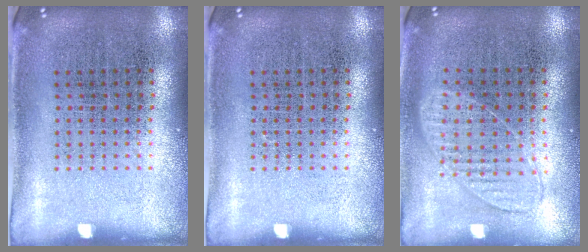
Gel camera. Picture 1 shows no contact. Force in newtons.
{"total": 0.0}
{"total": 0.9, "press": 0.8, "slide": 0.3}